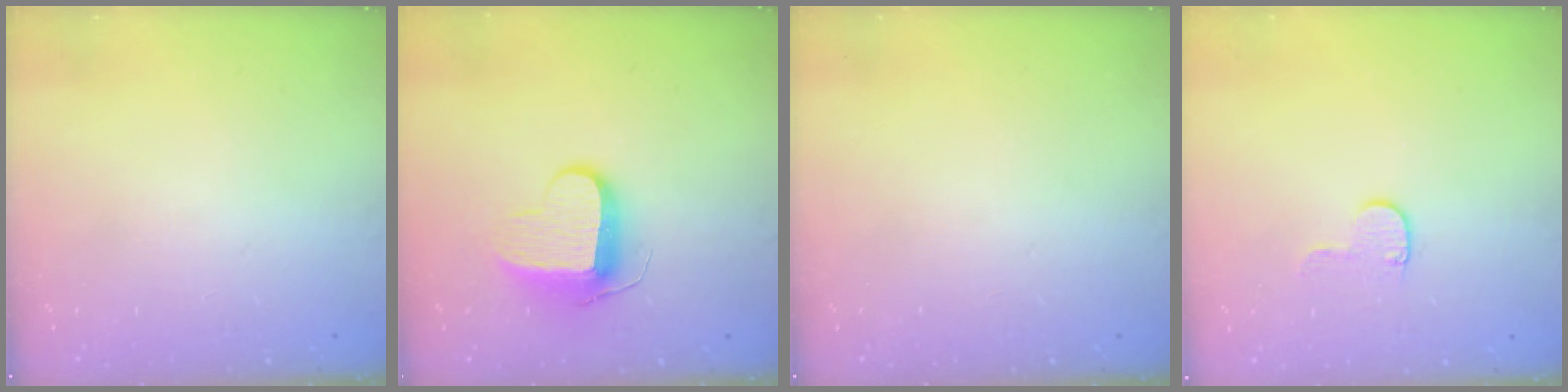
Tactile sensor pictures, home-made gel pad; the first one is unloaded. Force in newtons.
{"total": 10.0, "press": 10.0, "slide": 0.2}
{"total": 0.0}
{"total": 5.5, "press": 5.5, "slide": 0.5}